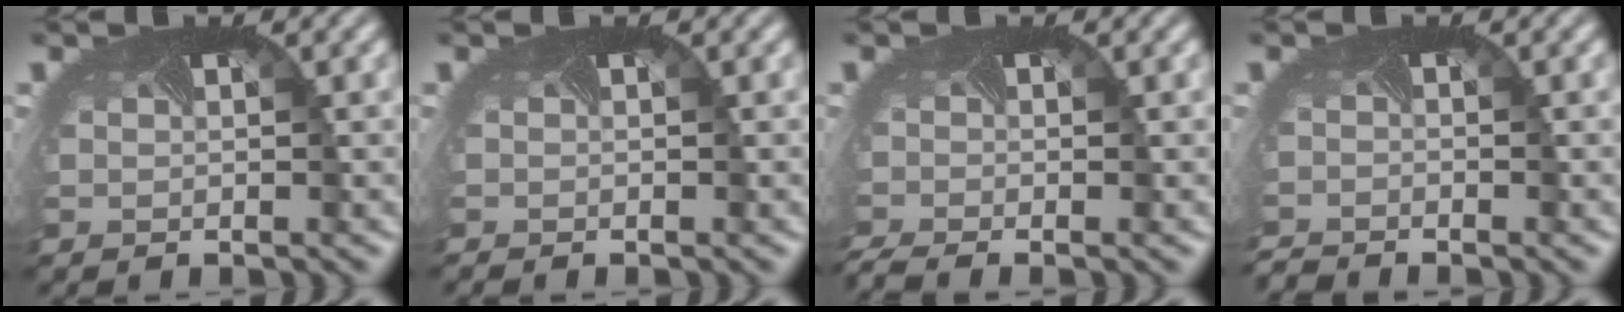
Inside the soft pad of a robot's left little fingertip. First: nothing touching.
{"total": 0.6, "force": [-0.5, -0.3, 0.0], "torque": [-0.002, -0.005, -0.007]}
{"total": 2.9, "force": [-2.4, 0.6, 1.5], "torque": [-0.041, -0.019, -0.048]}
{"total": 1.9, "force": [-1.9, -0.4, -0.4], "torque": [-0.003, -0.017, -0.040]}